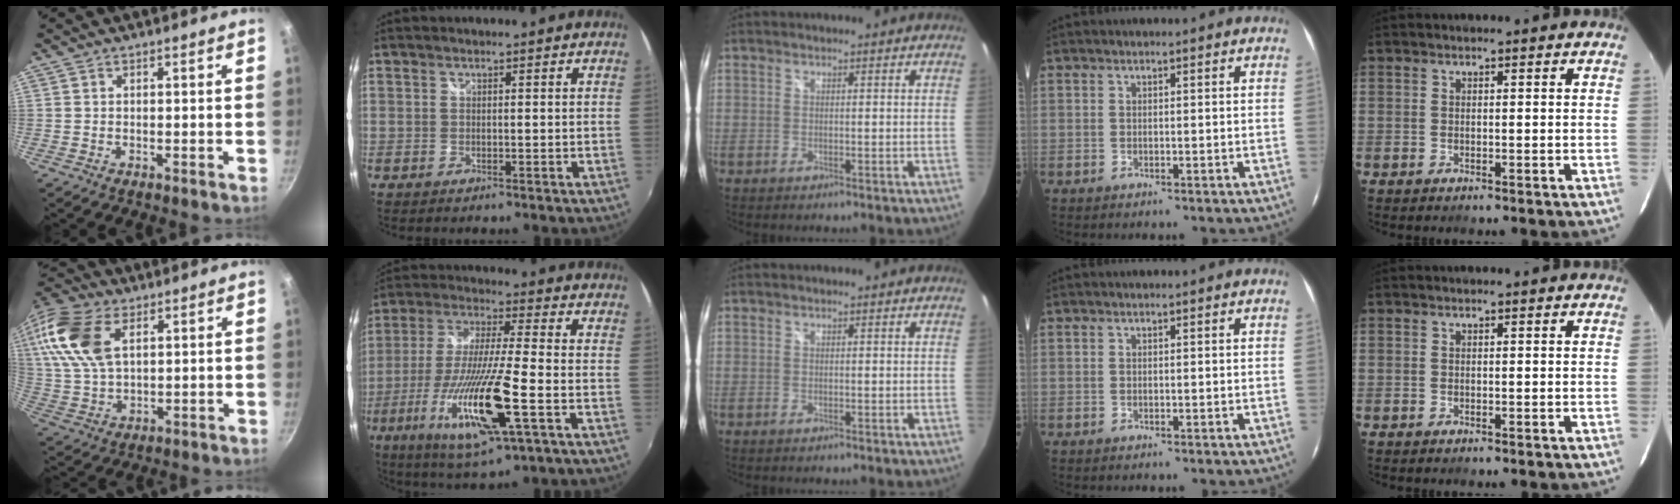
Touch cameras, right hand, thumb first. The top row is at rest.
{"thumb": {"total": 17.0, "force": [6.4, 10.1, 12.1], "torque": [-0.250, -0.001, 0.120]}, "index": {"total": 19.8, "force": [-7.3, 2.6, 18.2], "torque": [-0.364, -0.043, -0.133]}}